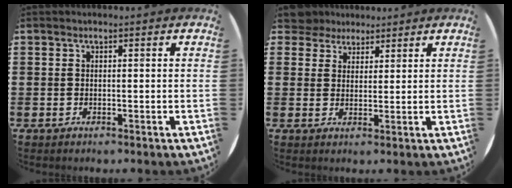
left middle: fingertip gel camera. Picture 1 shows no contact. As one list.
[{"total": 4.2, "force": [3.8, 1.9, 0.2], "torque": [-0.019, 0.001, 0.074]}]